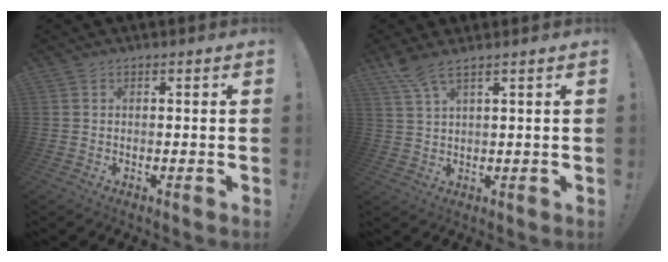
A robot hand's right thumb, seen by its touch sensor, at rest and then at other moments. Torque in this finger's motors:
{"motor_torque": [0.25, 0.43, 0.50, 0.47, 0.17]}